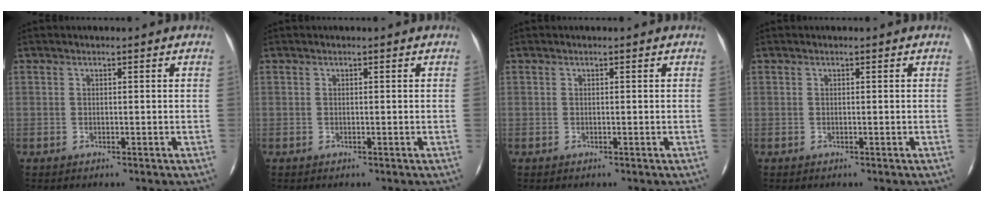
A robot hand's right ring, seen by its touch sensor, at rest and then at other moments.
{"total": 0.0}
{"total": 0.0}
{"total": 0.0}